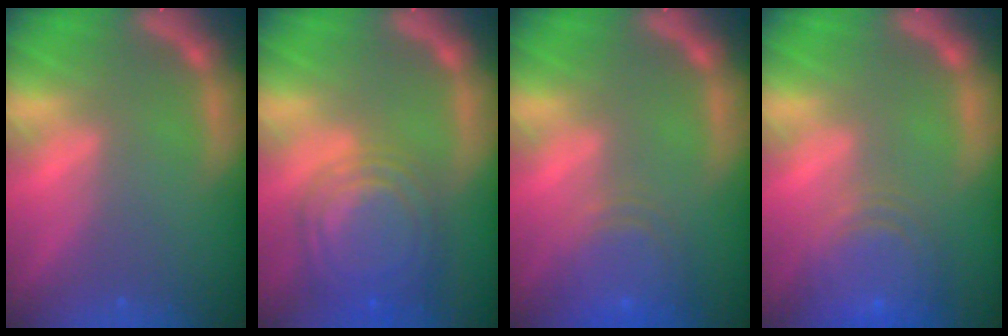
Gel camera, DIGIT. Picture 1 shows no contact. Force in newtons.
{"total": 10.0}
{"total": 6.1}
{"total": 7.5}